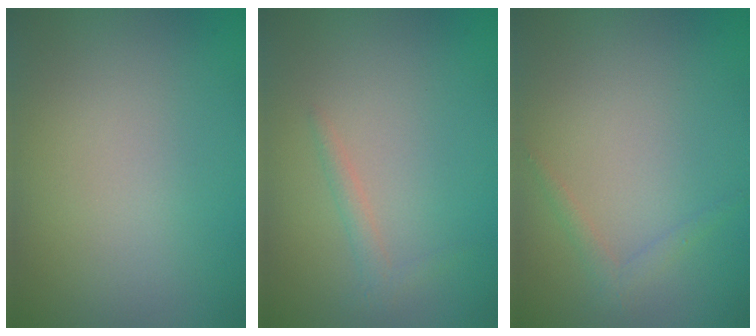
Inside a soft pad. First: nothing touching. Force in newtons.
{"total": 1.1, "press": 1.1, "slide": 0.0}
{"total": 1.1, "press": 1.1, "slide": 0.1}